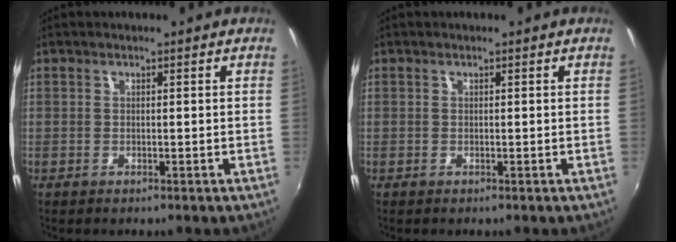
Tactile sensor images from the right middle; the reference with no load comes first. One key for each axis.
{"total": 0.0}